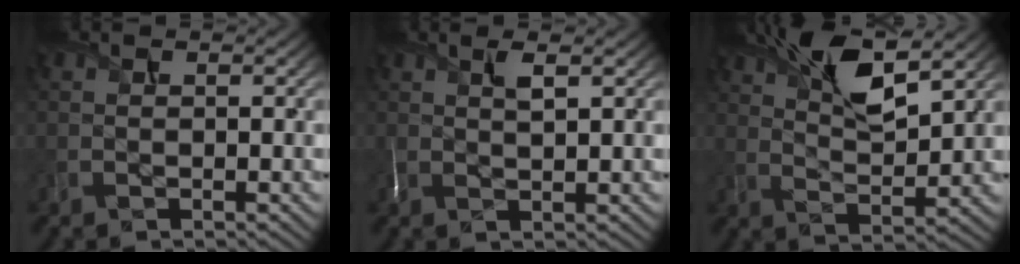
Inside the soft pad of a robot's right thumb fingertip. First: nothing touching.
{"total": 2.6, "force": [1.2, 0.5, 2.2], "torque": [-0.052, 0.004, 0.023]}
{"total": 10.6, "force": [6.3, 3.3, 7.9], "torque": [-0.157, 0.011, 0.118]}